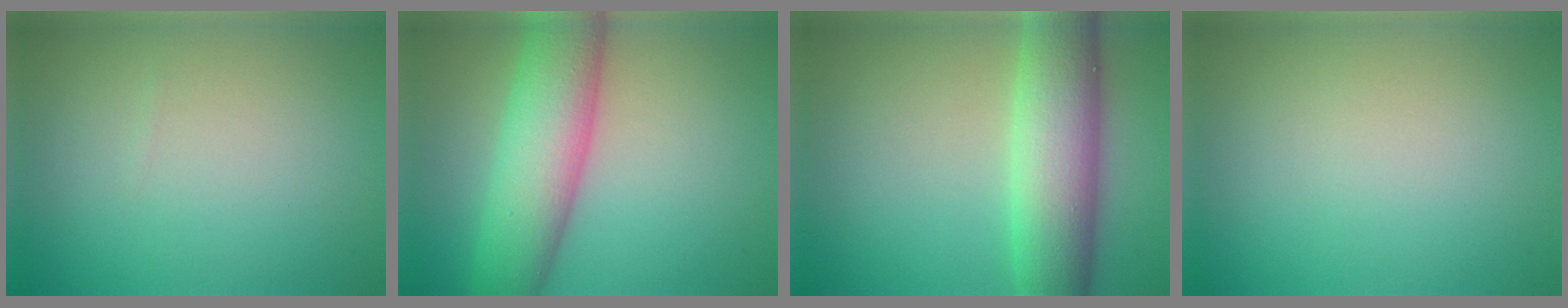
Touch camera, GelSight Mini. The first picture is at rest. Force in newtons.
{"total": 8.6, "press": 8.6, "slide": 0.4}
{"total": 8.5, "press": 8.5, "slide": 0.4}
{"total": 0.0}